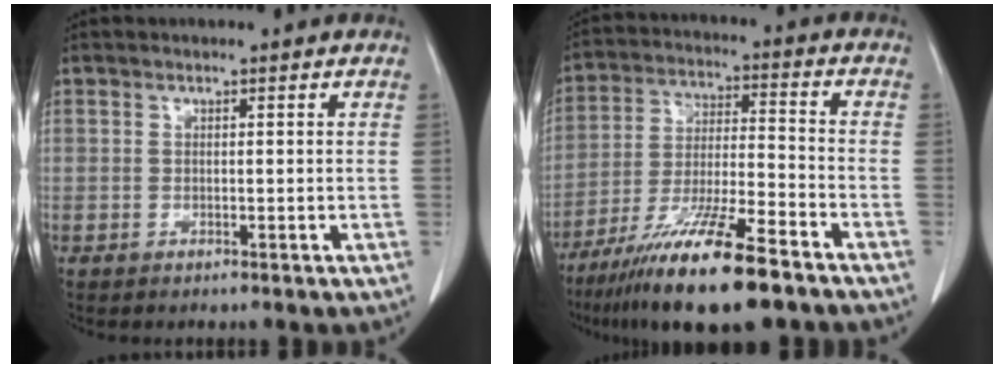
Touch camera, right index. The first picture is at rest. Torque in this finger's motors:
{"motor_torque": [1.06, -1.08, 0.76, 0.21]}